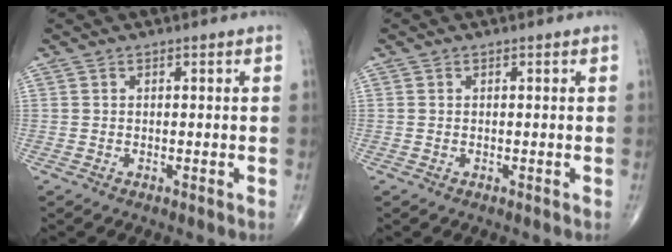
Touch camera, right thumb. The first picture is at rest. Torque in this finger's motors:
{"motor_torque": [-0.16, -0.16, -0.26, -0.22, -0.04]}